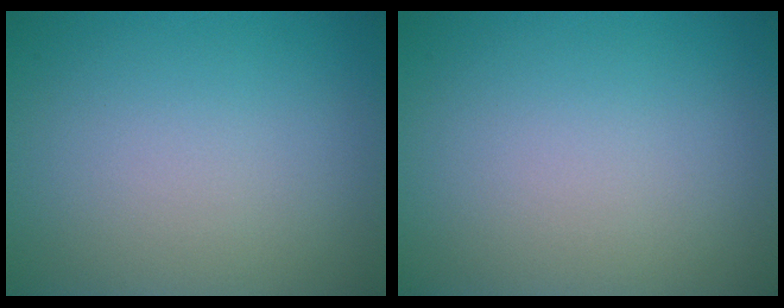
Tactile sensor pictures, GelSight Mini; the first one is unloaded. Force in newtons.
{"total": 0.0}